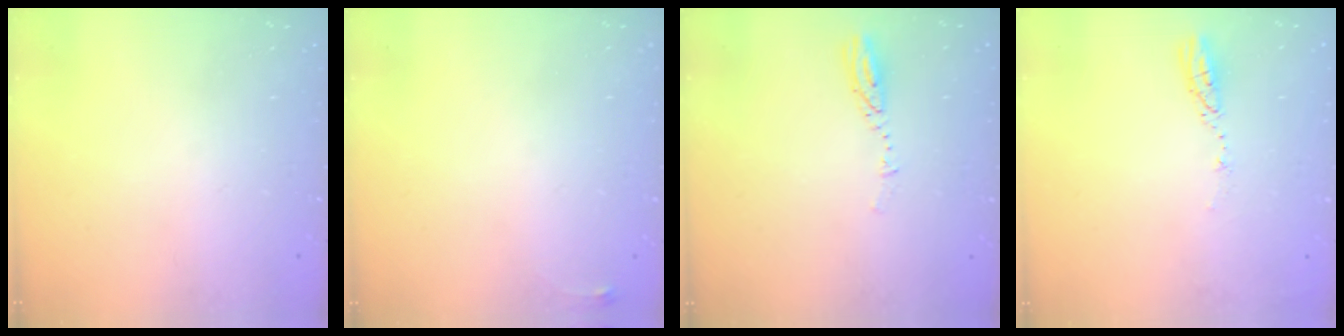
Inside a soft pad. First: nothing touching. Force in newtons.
{"total": 3.6, "press": 3.5, "slide": 0.6}
{"total": 3.6, "press": 3.5, "slide": 0.5}
{"total": 3.6, "press": 3.6, "slide": 0.3}